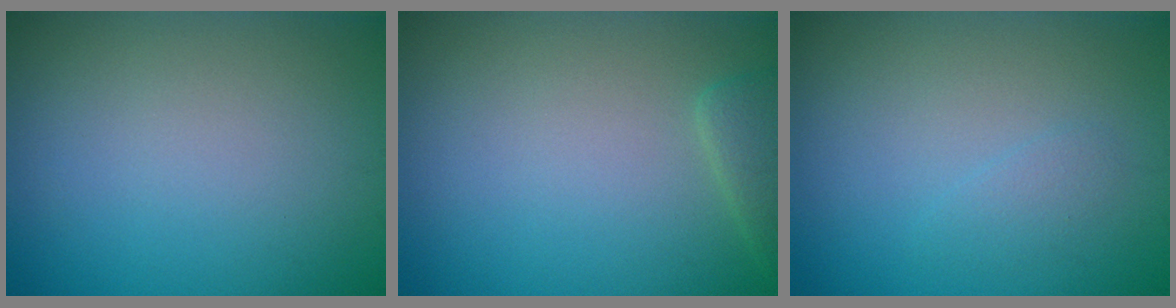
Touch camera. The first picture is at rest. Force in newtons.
{"total": 1.9, "press": 1.8, "slide": 0.2}
{"total": 1.0, "press": 1.0, "slide": 0.1}